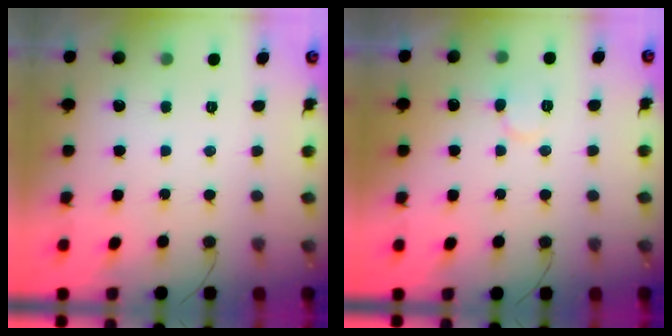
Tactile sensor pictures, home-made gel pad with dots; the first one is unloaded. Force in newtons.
{"total": 7.0, "press": 6.9, "slide": 1.0}